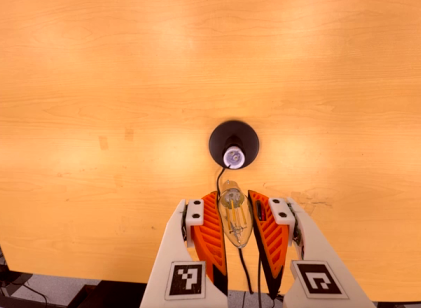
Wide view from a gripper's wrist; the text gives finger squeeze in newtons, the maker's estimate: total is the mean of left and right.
{"total": 18.1, "left": 20.1, "right": 16.1}